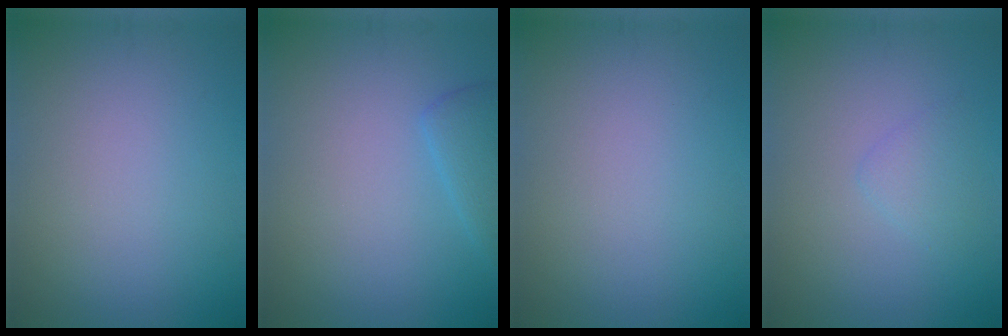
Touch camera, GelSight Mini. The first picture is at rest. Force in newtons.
{"total": 2.0, "press": 2.0, "slide": 0.2}
{"total": 0.0}
{"total": 1.4, "press": 1.4, "slide": 0.1}